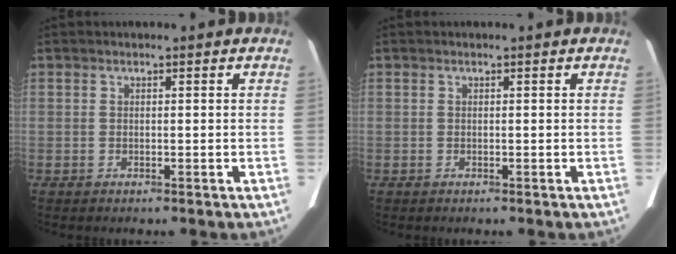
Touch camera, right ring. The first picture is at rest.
{"total": 0.0}